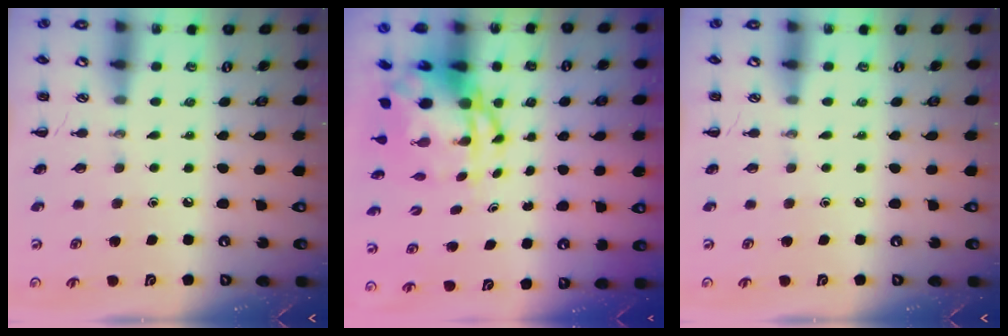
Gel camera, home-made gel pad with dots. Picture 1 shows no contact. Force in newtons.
{"total": 8.3, "press": 7.9, "slide": 2.4}
{"total": 0.0}